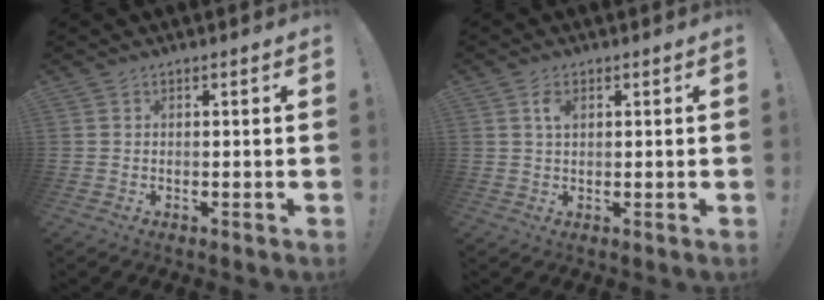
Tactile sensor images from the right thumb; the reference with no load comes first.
{"total": 3.0, "force": [1.1, 1.6, 2.3], "torque": [-0.032, -0.002, 0.015]}